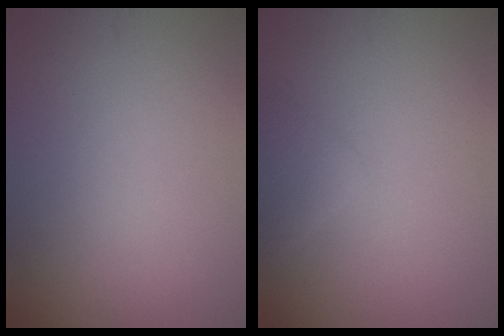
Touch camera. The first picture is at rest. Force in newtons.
{"total": 2.1, "press": 2.1, "slide": 0.2}